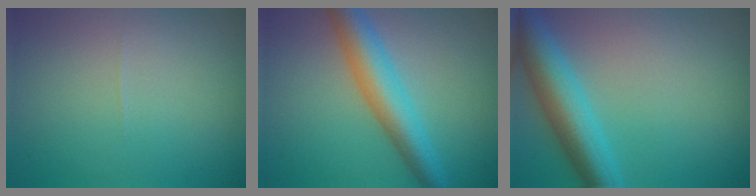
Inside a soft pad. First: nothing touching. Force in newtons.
{"total": 5.8, "press": 5.8, "slide": 0.1}
{"total": 6.5, "press": 6.5, "slide": 0.1}